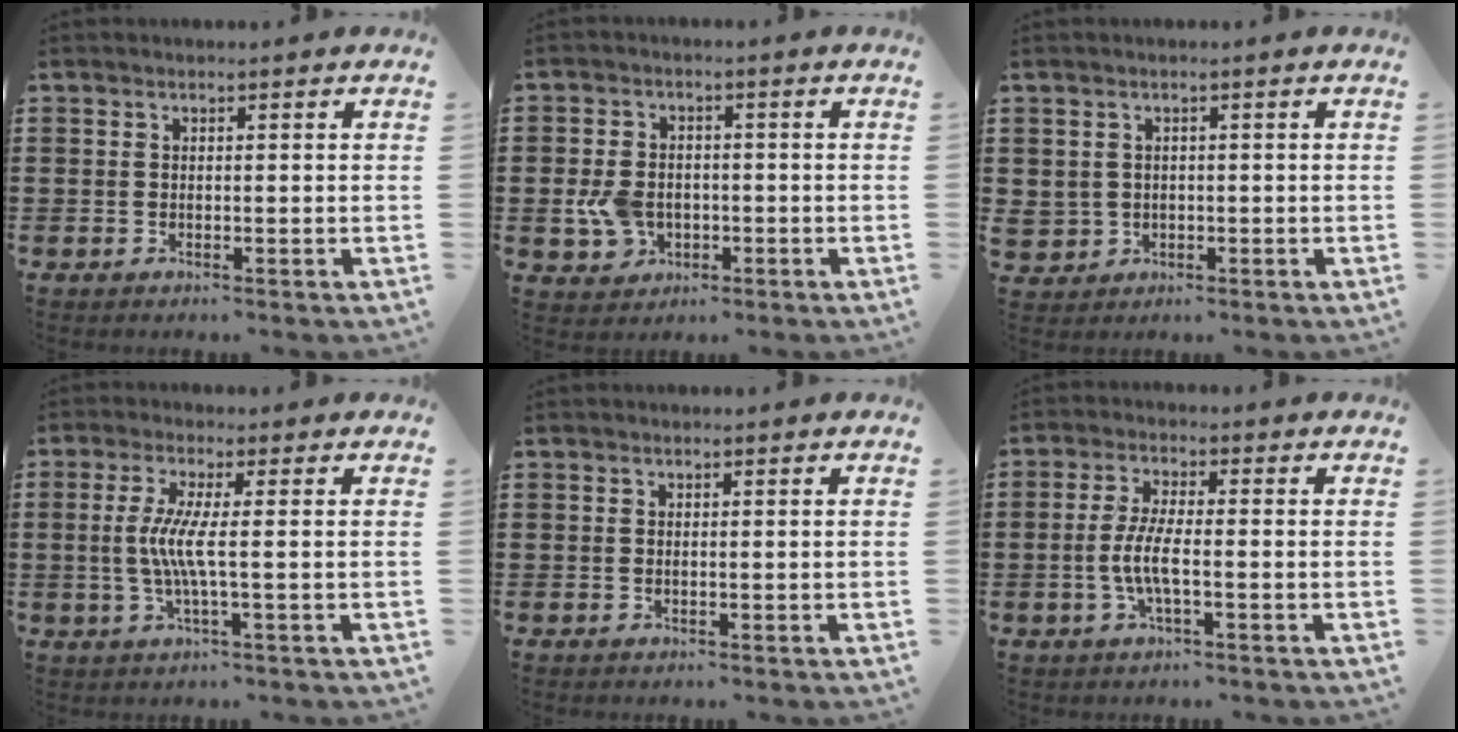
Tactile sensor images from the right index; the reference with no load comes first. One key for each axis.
{"total": 5.3, "fx": -1.1, "fy": 4.2, "fz": 3.0, "tx": -0.083, "ty": 0.003, "tz": -0.024}
{"total": 2.1, "fx": 0.3, "fy": 2.0, "fz": 0.2, "tx": -0.022, "ty": 0.005, "tz": 0.001}
{"total": 5.2, "fx": -0.2, "fy": -0.2, "fz": 5.2, "tx": -0.119, "ty": -0.016, "tz": -0.013}
{"total": 0.0}
{"total": 5.2, "fx": -1.4, "fy": 1.0, "fz": 4.9, "tx": -0.114, "ty": -0.007, "tz": -0.036}